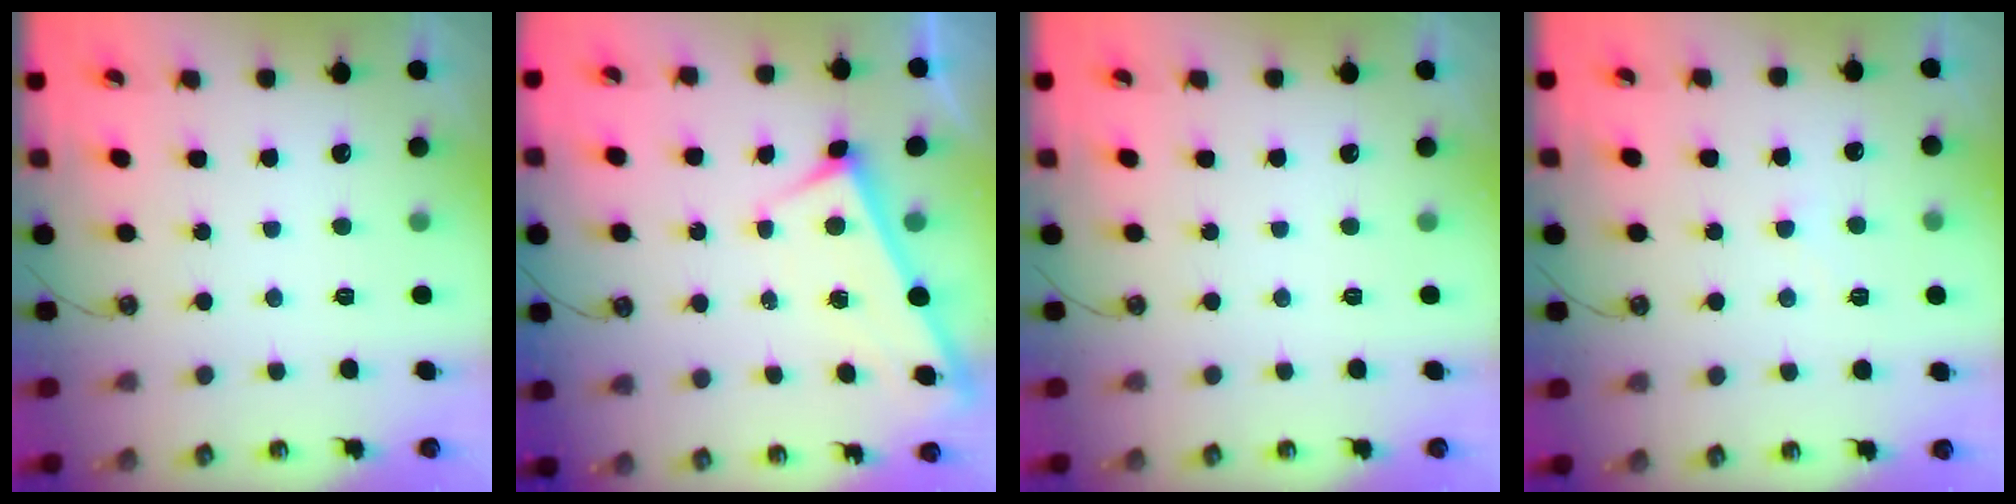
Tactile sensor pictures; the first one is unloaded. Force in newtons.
{"total": 3.0, "press": 3.0, "slide": 0.2}
{"total": 0.0}
{"total": 5.0, "press": 5.0, "slide": 0.3}